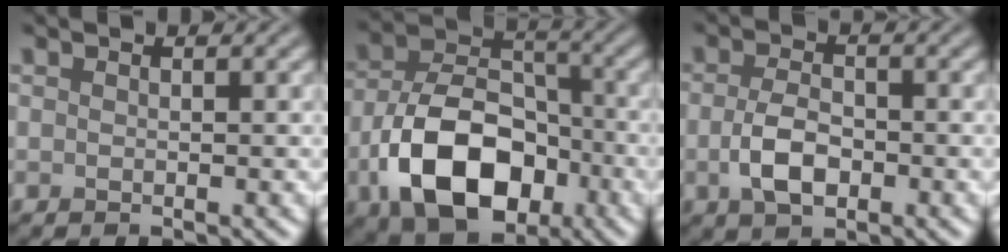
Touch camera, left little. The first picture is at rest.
{"total": 10.9, "force": [-4.2, 6.8, 7.4], "torque": [-0.137, -0.006, -0.076]}
{"total": 3.6, "force": [-1.0, 2.1, 2.8], "torque": [-0.063, -0.003, -0.022]}